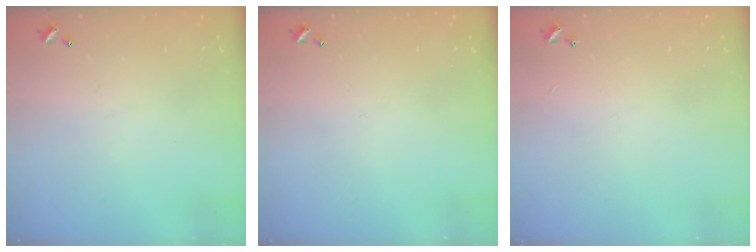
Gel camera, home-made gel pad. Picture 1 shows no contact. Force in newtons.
{"total": 0.0}
{"total": 1.3, "press": 1.2, "slide": 0.5}